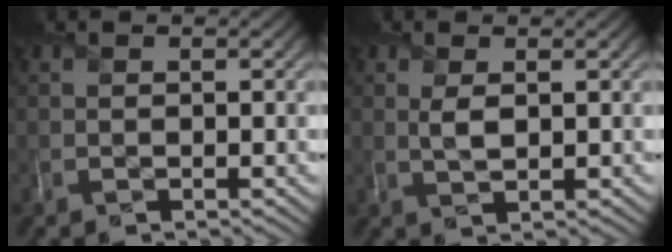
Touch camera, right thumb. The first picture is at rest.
{"total": 2.0, "force": [0.5, 1.0, 1.7], "torque": [-0.040, -0.005, 0.011]}